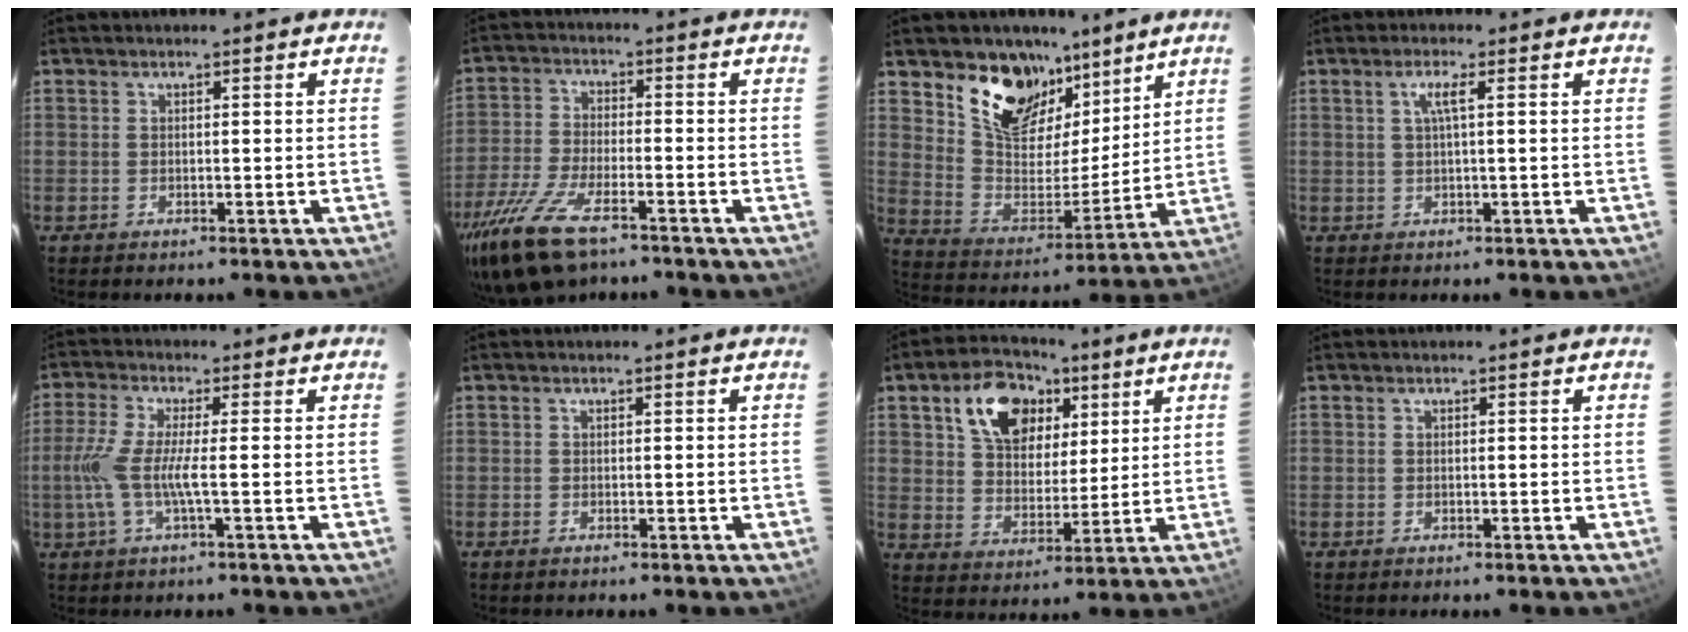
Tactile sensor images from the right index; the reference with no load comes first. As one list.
[{"total": 14.1, "force": [-9.6, 5.2, 8.9], "torque": [-0.205, -0.035, -0.186]}, {"total": 16.5, "force": [11.0, 9.6, 7.7], "torque": [-0.156, -0.006, 0.208]}, {"total": 2.4, "force": [0.6, -0.2, 2.3], "torque": [-0.044, 0.002, 0.011]}, {"total": 6.9, "force": [-1.3, 0.0, 6.8], "torque": [-0.158, -0.005, -0.025]}, {"total": 0.0}, {"total": 14.5, "force": [6.9, 9.2, 8.8], "torque": [-0.164, 0.033, 0.125]}, {"total": 0.0}]